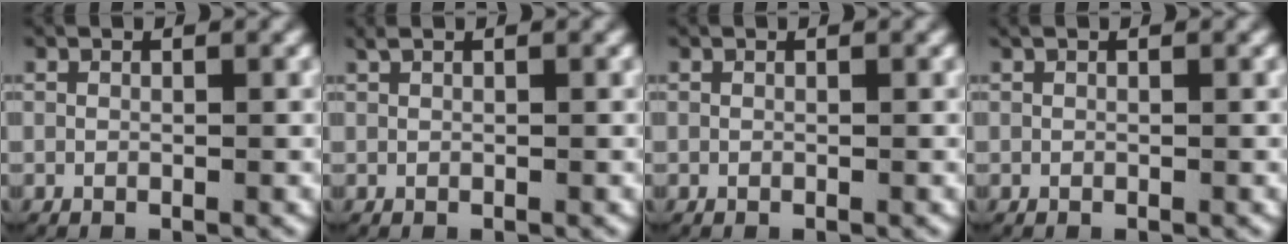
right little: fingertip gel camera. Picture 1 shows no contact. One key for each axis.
{"total": 0.6, "fx": 0.6, "fy": 0.1, "fz": 0.3, "tx": -0.007, "ty": 0.004, "tz": 0.010}
{"total": 0.0}
{"total": 0.0}